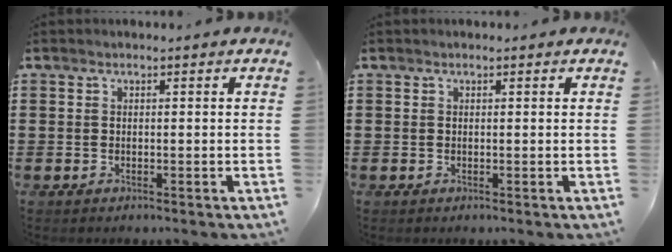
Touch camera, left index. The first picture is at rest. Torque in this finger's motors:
{"motor_torque": [1.08, -1.06, 0.15, 0.01]}